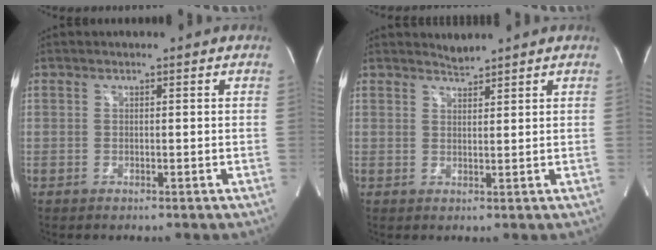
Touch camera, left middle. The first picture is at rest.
{"total": 1.6, "force": [1.5, -0.3, -0.3], "torque": [-0.001, -0.001, 0.031]}